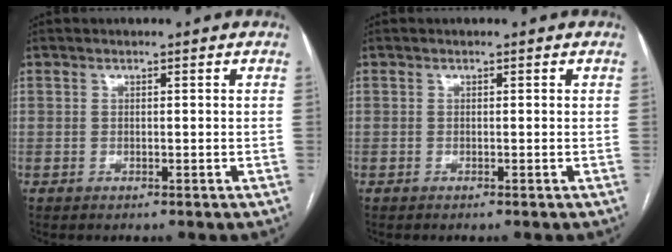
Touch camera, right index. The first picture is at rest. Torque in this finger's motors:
{"motor_torque": [-0.05, -0.01, -0.03, 0.00]}